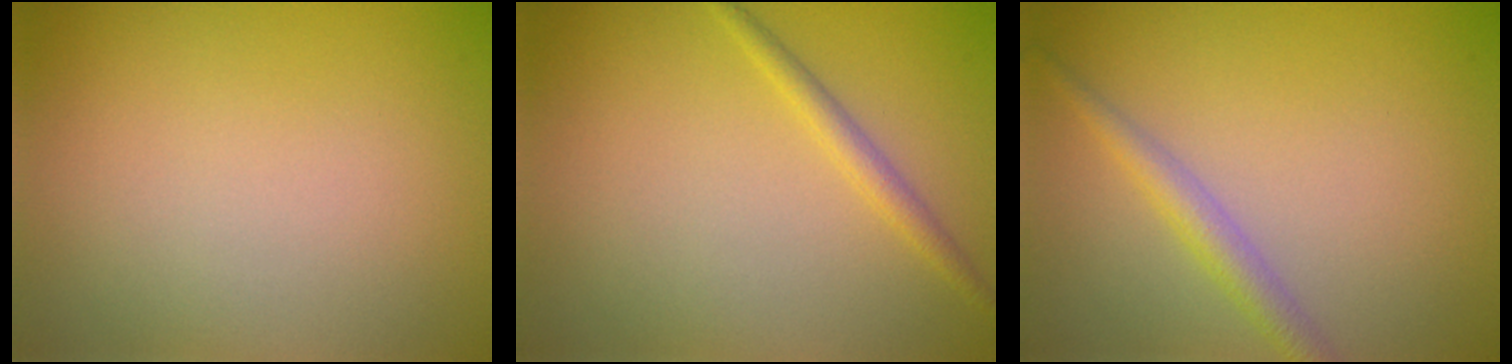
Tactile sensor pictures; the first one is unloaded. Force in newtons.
{"total": 1.6, "press": 1.6, "slide": 0.1}
{"total": 2.3, "press": 2.3, "slide": 0.1}